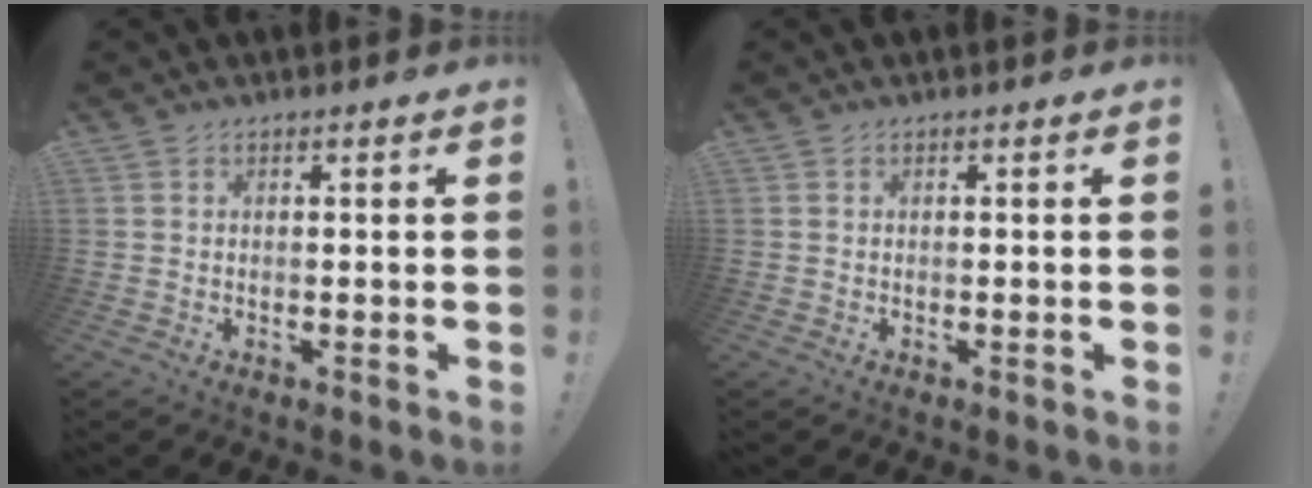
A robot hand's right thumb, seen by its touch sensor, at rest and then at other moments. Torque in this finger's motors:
{"motor_torque": [-0.07, 0.07, -0.12, 0.12, 0.00]}